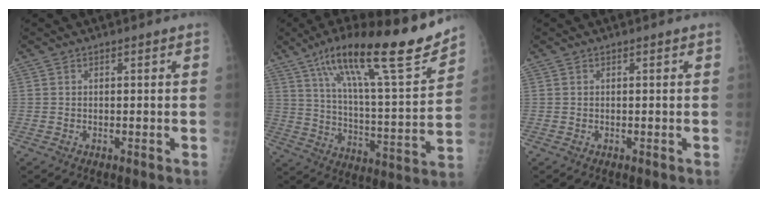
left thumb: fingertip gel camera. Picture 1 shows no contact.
{"total": 24.5, "force": [16.7, 4.3, 17.4], "torque": [-0.257, -0.059, 0.274]}
{"total": 0.0}